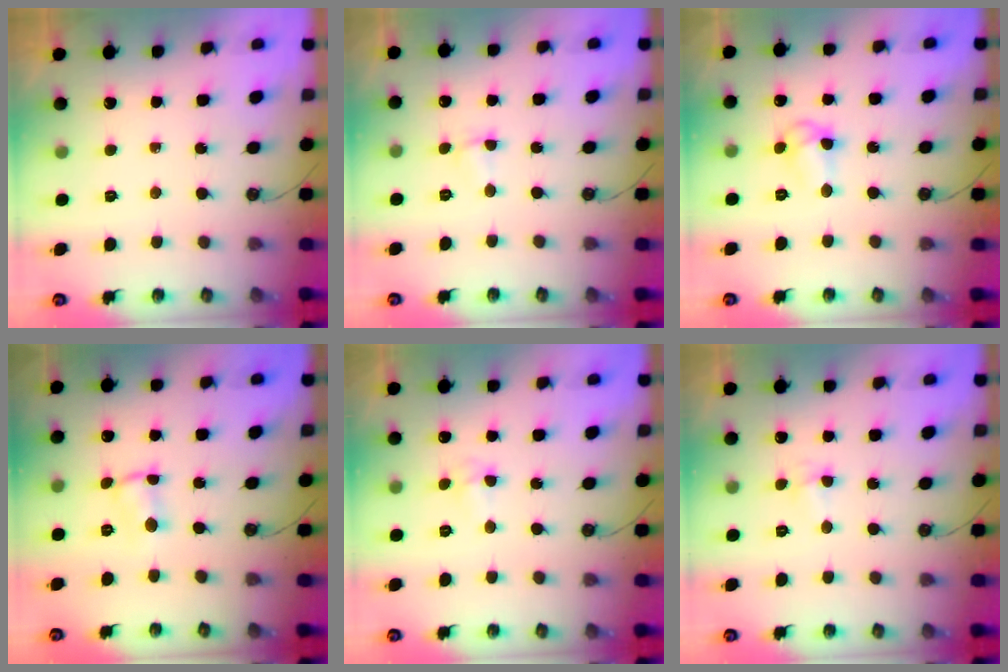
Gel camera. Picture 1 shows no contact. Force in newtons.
{"total": 2.2, "press": 2.2, "slide": 0.5}
{"total": 7.0, "press": 7.0, "slide": 0.6}
{"total": 1.3, "press": 1.3, "slide": 0.5}
{"total": 4.0, "press": 2.2, "slide": 3.4}
{"total": 4.6, "press": 3.4, "slide": 3.0}